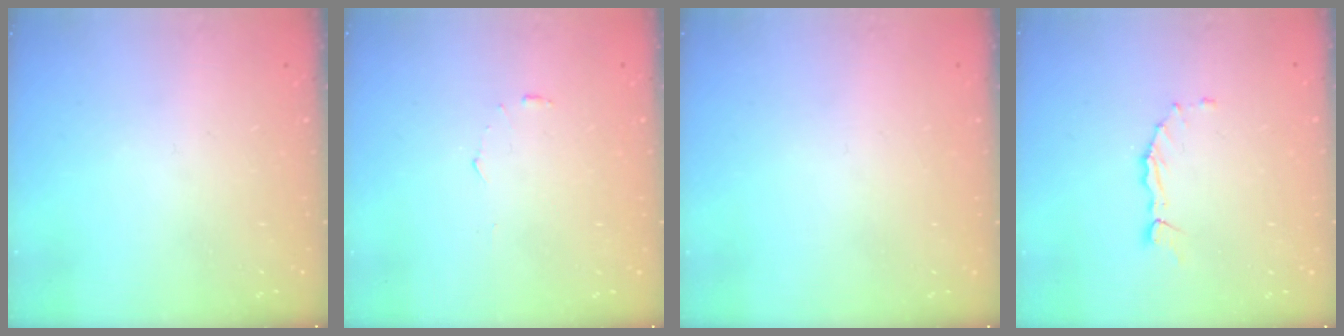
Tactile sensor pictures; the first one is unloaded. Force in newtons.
{"total": 3.6, "press": 3.6, "slide": 0.2}
{"total": 0.0}
{"total": 2.1, "press": 2.0, "slide": 0.3}